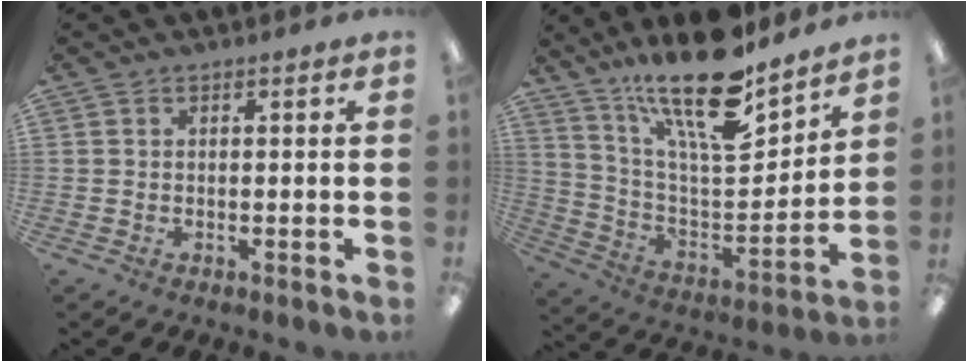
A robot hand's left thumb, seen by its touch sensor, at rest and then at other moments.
{"total": 21.6, "force": [15.9, 6.5, 13.0], "torque": [-0.228, -0.105, 0.271]}